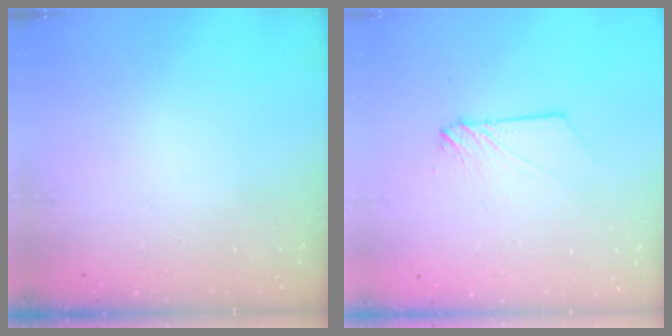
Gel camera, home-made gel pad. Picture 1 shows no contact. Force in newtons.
{"total": 4.1, "press": 4.1, "slide": 0.4}